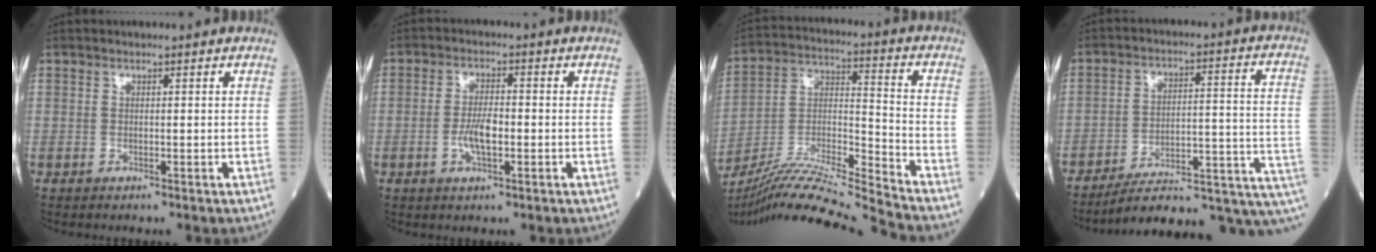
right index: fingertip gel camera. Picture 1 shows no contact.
{"total": 4.6, "force": [-1.1, 1.4, 4.3], "torque": [-0.084, 0.003, -0.019]}
{"total": 17.4, "force": [-16.2, -2.4, 5.8], "torque": [-0.103, 0.009, -0.292]}
{"total": 16.7, "force": [-10.8, 4.1, 12.0], "torque": [-0.119, 0.062, -0.144]}